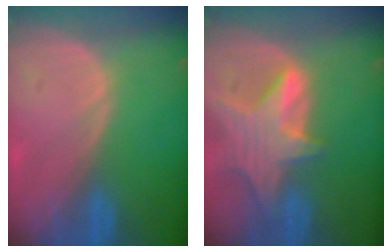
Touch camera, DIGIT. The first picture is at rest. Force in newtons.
{"total": 8.3, "press": 7.4, "slide": 3.8}